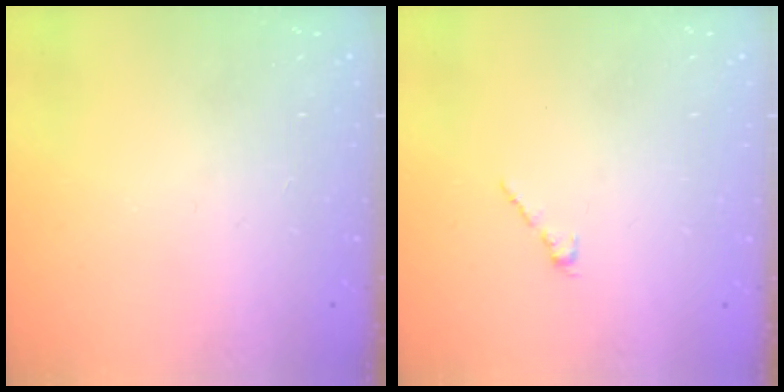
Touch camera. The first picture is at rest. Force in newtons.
{"total": 2.1, "press": 2.0, "slide": 0.7}